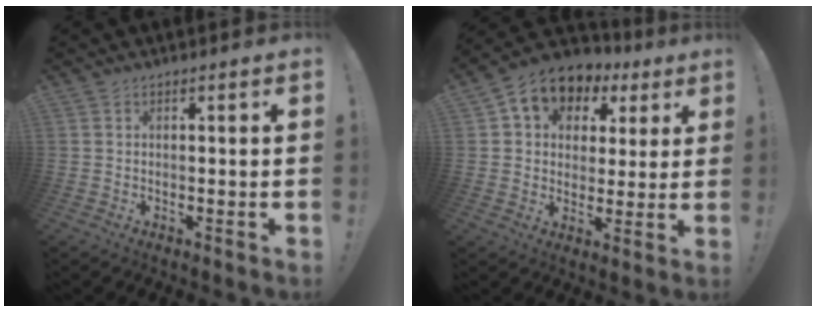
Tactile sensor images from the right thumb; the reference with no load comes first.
{"total": 9.8, "force": [4.6, 7.5, 4.3], "torque": [-0.071, -0.024, 0.089]}